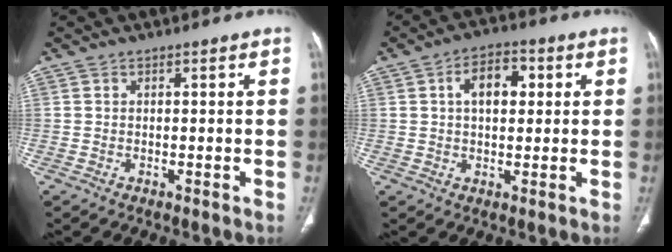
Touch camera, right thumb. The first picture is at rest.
{"total": 7.7, "force": [1.8, 4.6, 5.9], "torque": [-0.082, 0.010, 0.024]}